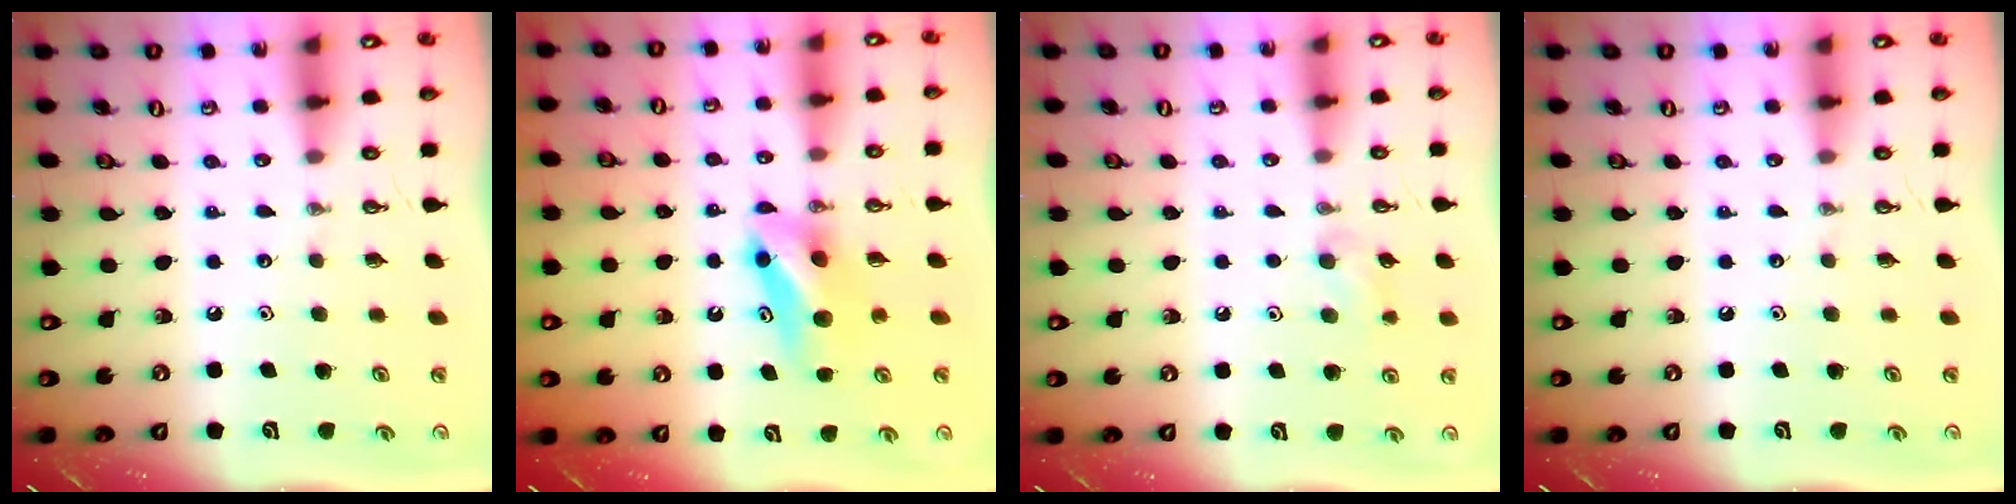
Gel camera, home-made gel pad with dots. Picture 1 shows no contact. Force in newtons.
{"total": 7.9, "press": 7.2, "slide": 3.4}
{"total": 7.8, "press": 7.0, "slide": 3.6}
{"total": 0.0}